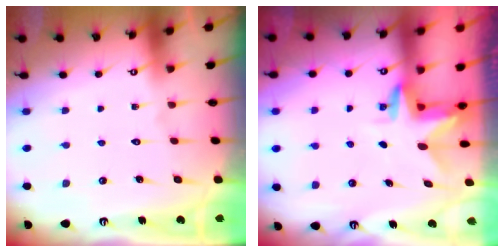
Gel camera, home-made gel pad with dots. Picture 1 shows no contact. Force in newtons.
{"total": 3.0, "press": 3.0, "slide": 0.2}